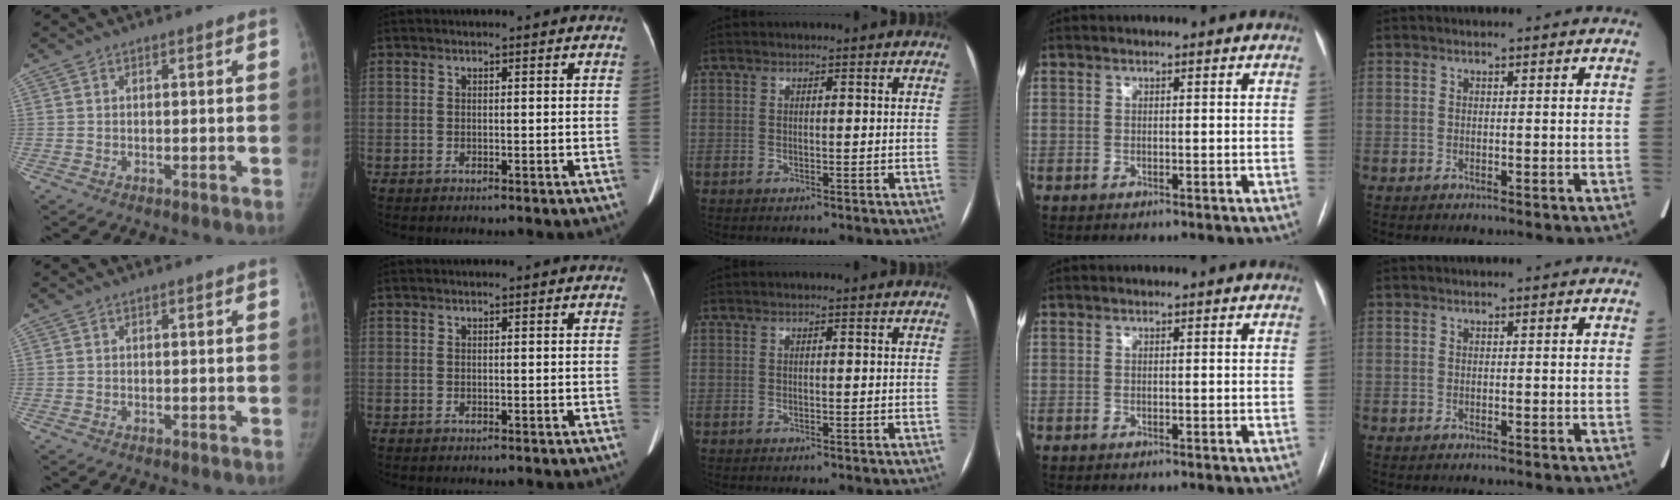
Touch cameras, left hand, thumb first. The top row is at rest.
{}